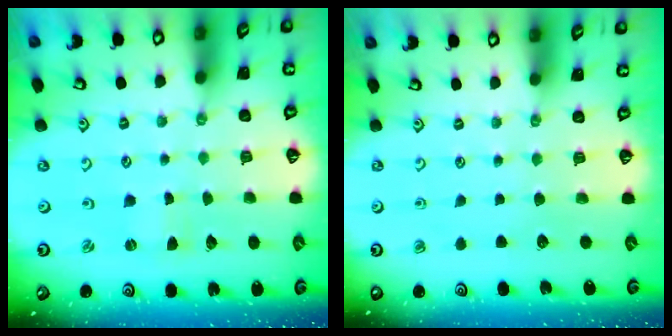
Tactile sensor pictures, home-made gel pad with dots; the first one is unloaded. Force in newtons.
{"total": 0.0}